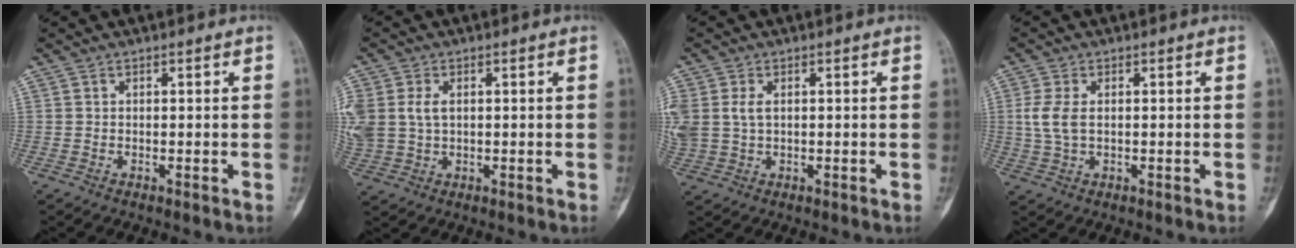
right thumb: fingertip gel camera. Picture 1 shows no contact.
{"total": 9.6, "force": [1.3, 6.9, 6.5], "torque": [-0.180, 0.005, 0.035]}
{"total": 7.3, "force": [0.9, 5.1, 5.1], "torque": [-0.142, 0.007, 0.027]}
{"total": 4.7, "force": [0.3, 2.7, 3.9], "torque": [-0.093, 0.001, 0.007]}